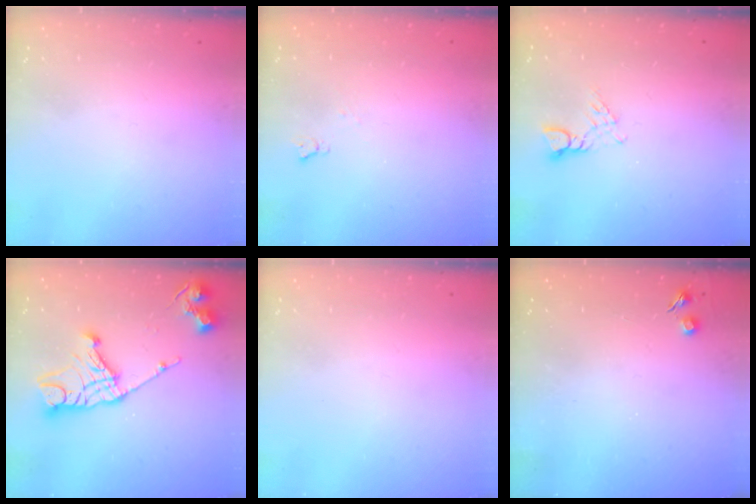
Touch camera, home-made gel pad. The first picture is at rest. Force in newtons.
{"total": 4.2, "press": 4.2, "slide": 0.7}
{"total": 3.0, "press": 3.0, "slide": 0.4}
{"total": 15.9, "press": 15.9, "slide": 1.7}
{"total": 0.0}
{"total": 2.3, "press": 2.3, "slide": 0.4}